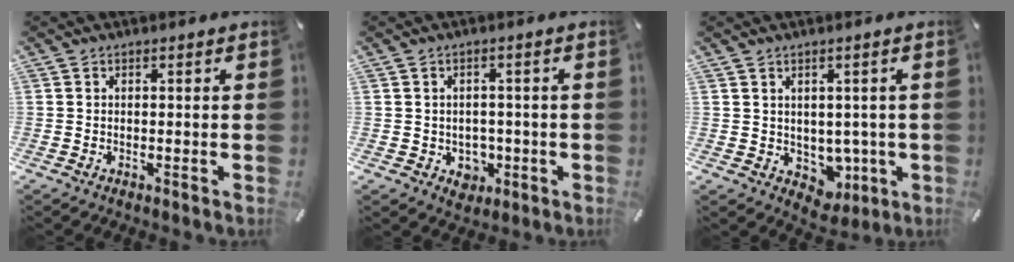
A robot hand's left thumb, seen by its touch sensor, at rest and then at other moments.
{"total": 4.3, "force": [-0.8, 4.0, 1.5], "torque": [-0.012, 0.001, -0.014]}
{"total": 5.7, "force": [1.5, 5.3, 1.4], "torque": [0.001, -0.021, 0.032]}